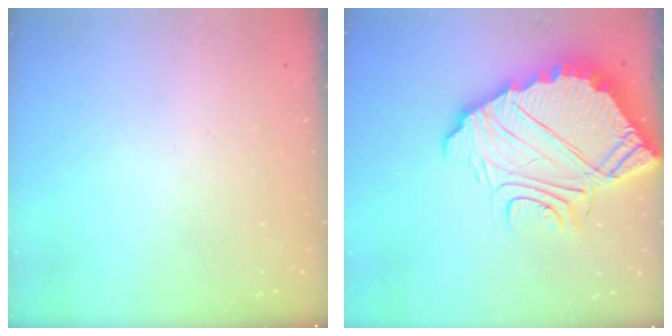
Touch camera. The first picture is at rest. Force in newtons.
{"total": 16.6, "press": 16.5, "slide": 1.5}